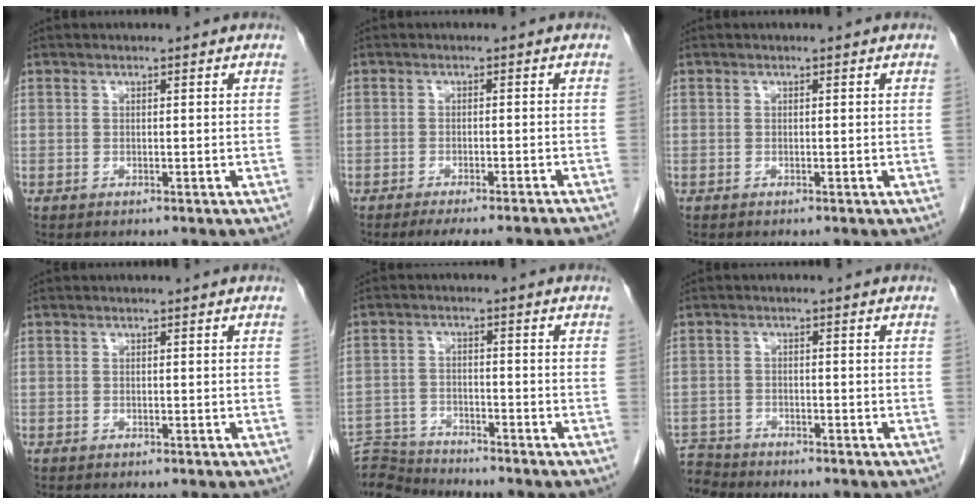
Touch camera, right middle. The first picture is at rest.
{"total": 10.4, "force": [-9.6, -0.2, 4.1], "torque": [-0.037, -0.011, -0.117]}
{"total": 0.0}
{"total": 0.0}
{"total": 8.2, "force": [-8.2, 0.3, -0.2], "torque": [0.000, 0.006, -0.151]}
{"total": 4.5, "force": [-4.3, 0.8, -0.8], "torque": [0.018, -0.006, -0.083]}